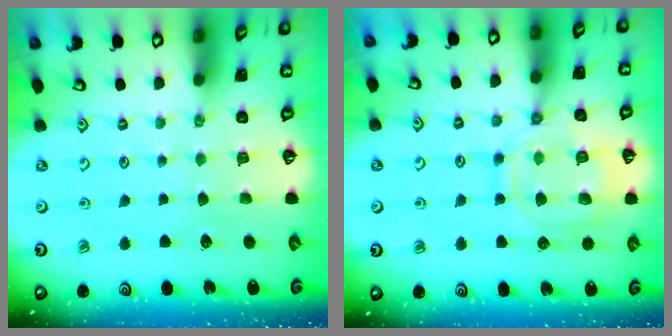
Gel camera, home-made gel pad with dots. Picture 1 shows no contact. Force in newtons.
{"total": 13.1, "press": 13.1, "slide": 1.2}